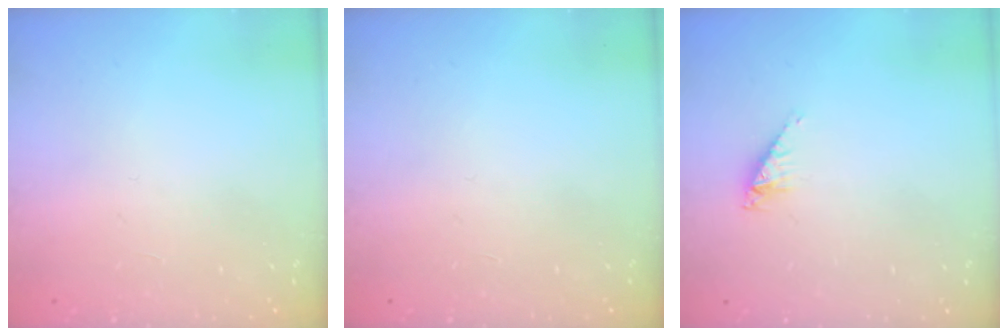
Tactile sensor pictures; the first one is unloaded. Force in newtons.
{"total": 0.0}
{"total": 2.7, "press": 2.7, "slide": 0.3}